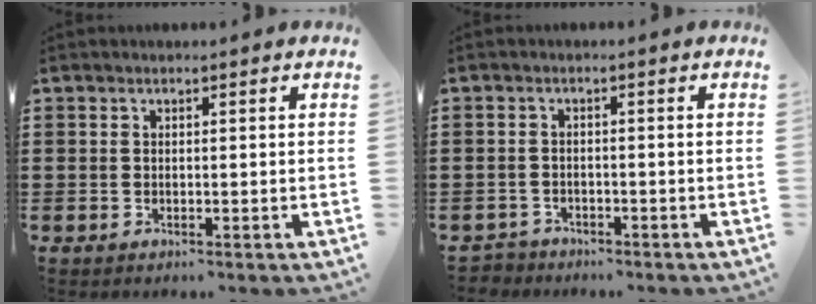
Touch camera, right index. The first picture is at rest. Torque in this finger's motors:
{"motor_torque": [0.11, 0.13, -0.09, -0.06]}